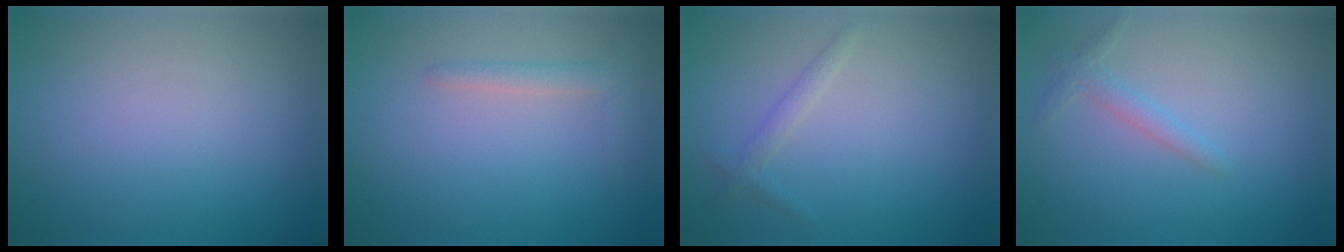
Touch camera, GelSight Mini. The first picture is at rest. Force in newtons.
{"total": 1.6, "press": 1.6, "slide": 0.1}
{"total": 1.1, "press": 1.1, "slide": 0.0}
{"total": 1.4, "press": 1.4, "slide": 0.1}